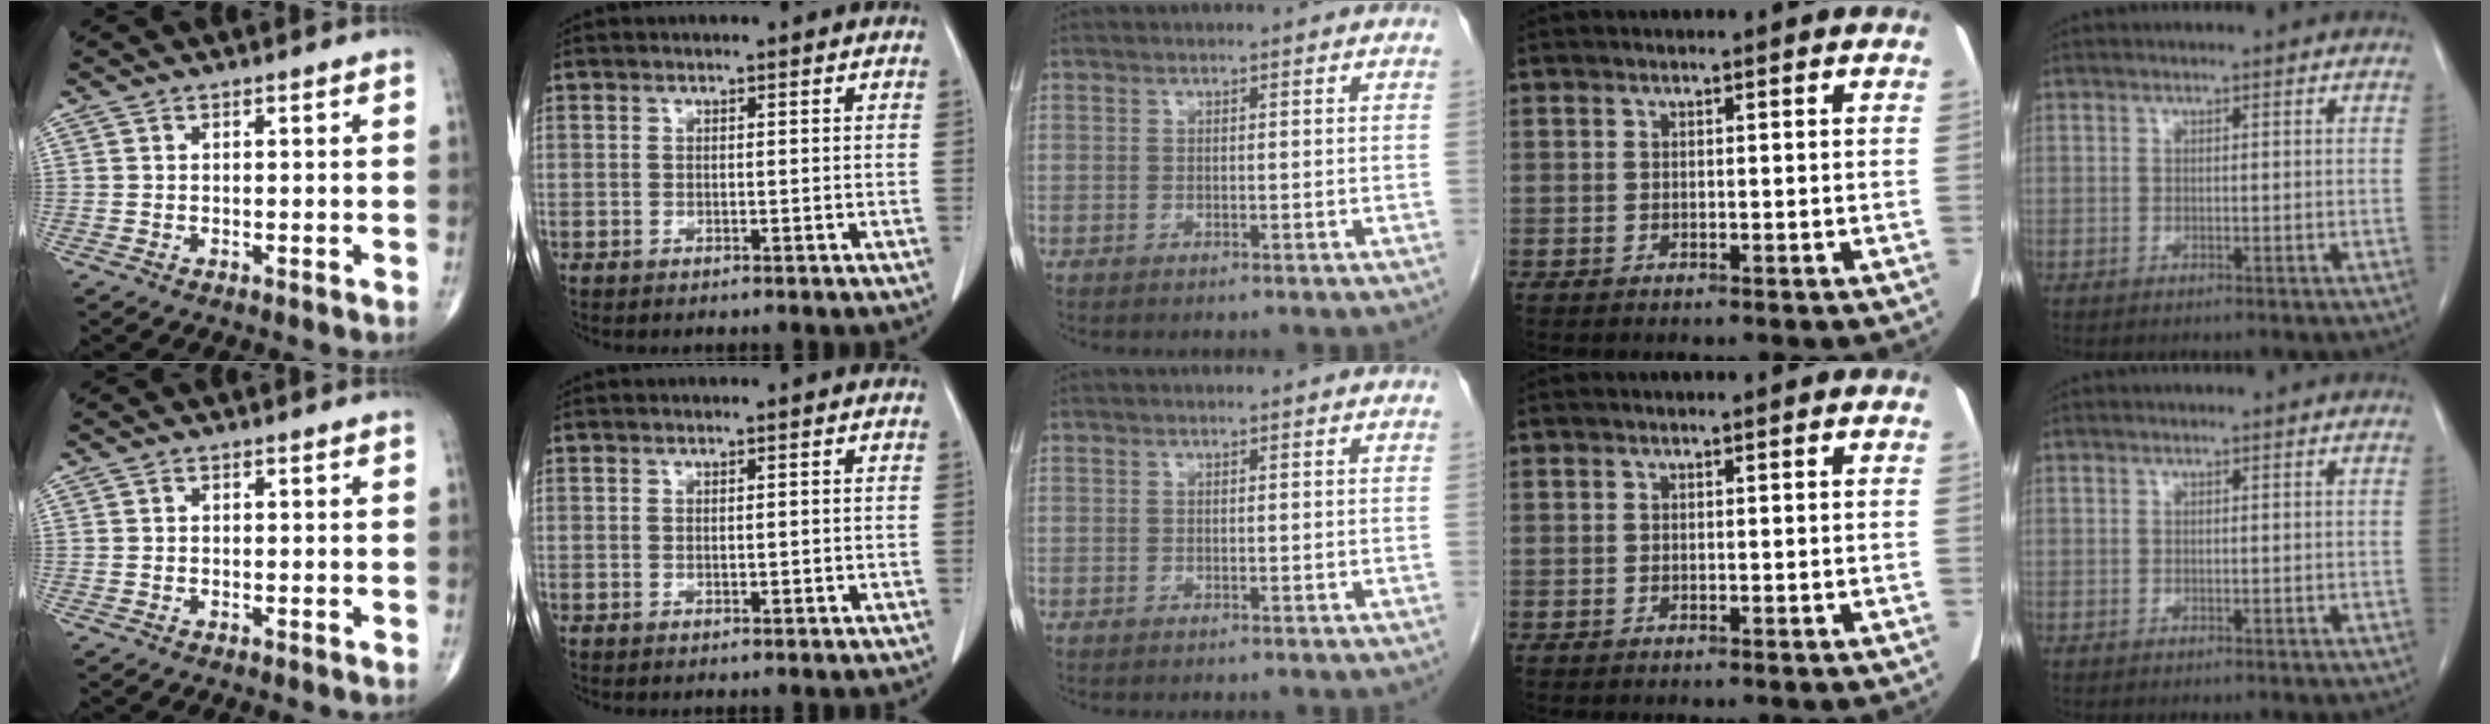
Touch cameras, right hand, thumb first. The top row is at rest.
{"thumb": {"total": 0.5, "force": [0.1, 0.4, 0.3], "torque": [-0.002, 0.001, 0.002]}, "index": {"total": 1.1, "force": [-0.1, 0.7, 0.9], "torque": [-0.021, -0.001, 0.002]}}